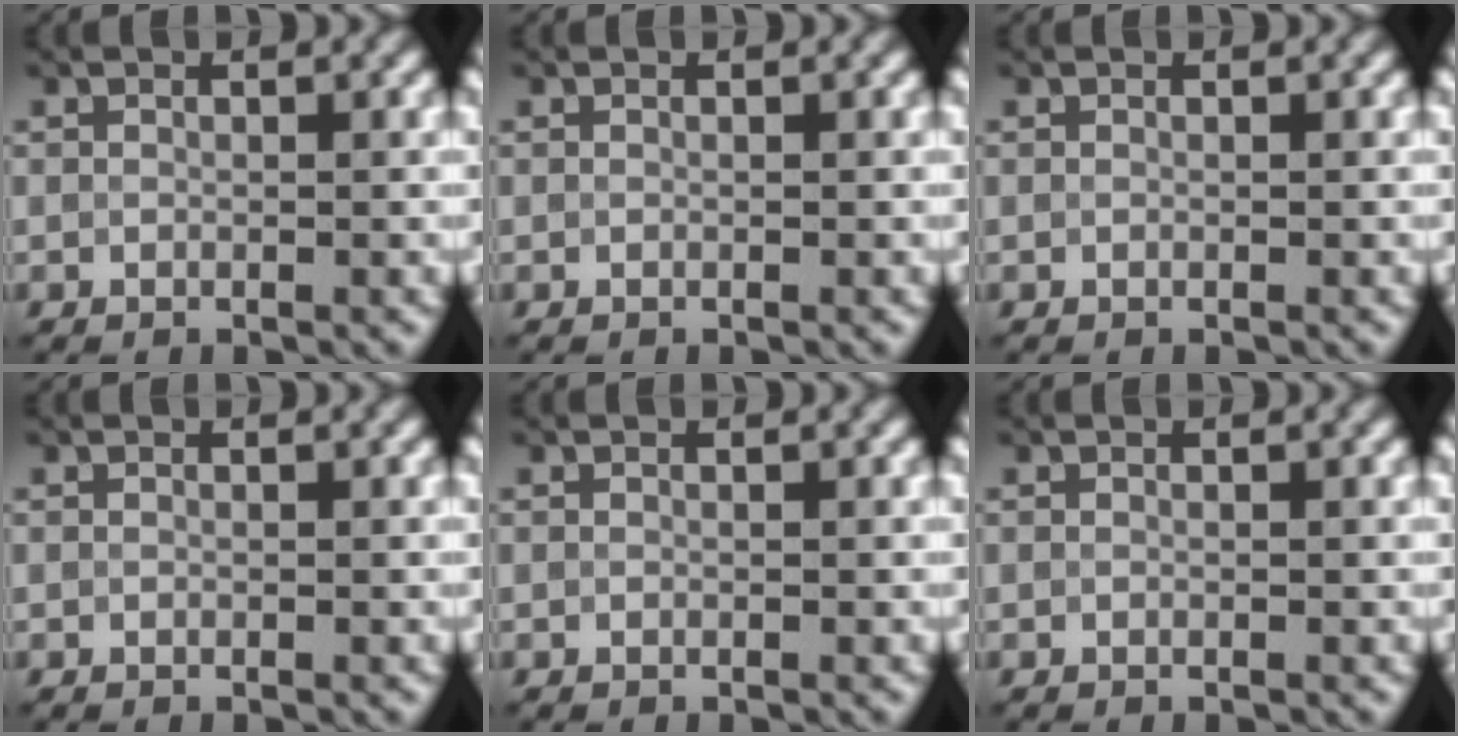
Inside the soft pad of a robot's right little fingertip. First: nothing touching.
{"total": 0.0}
{"total": 0.0}
{"total": 0.0}
{"total": 0.0}
{"total": 0.0}